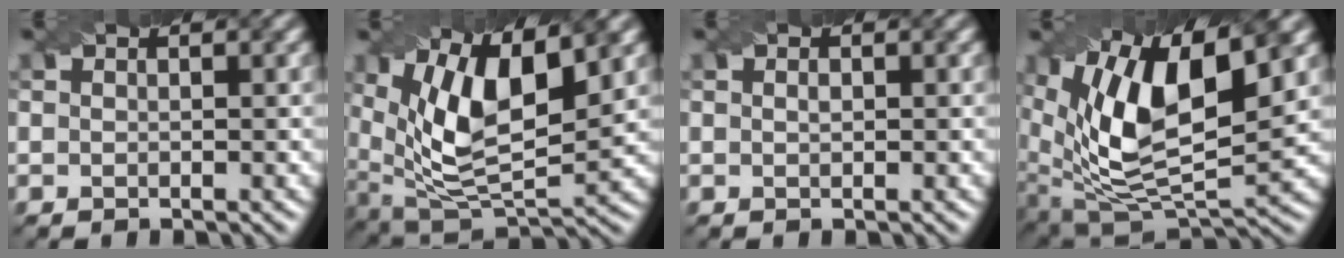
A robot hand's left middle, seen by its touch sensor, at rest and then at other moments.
{"total": 11.1, "force": [3.7, 4.9, 9.3], "torque": [-0.164, -0.004, 0.066]}
{"total": 0.5, "force": [0.0, 0.3, 0.5], "torque": [-0.010, 0.001, 0.001]}
{"total": 13.5, "force": [4.6, 6.1, 11.1], "torque": [-0.205, 0.006, 0.084]}